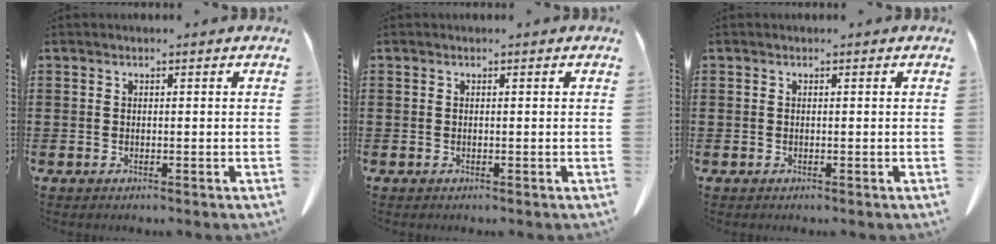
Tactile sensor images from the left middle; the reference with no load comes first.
{"total": 0.0}
{"total": 0.0}